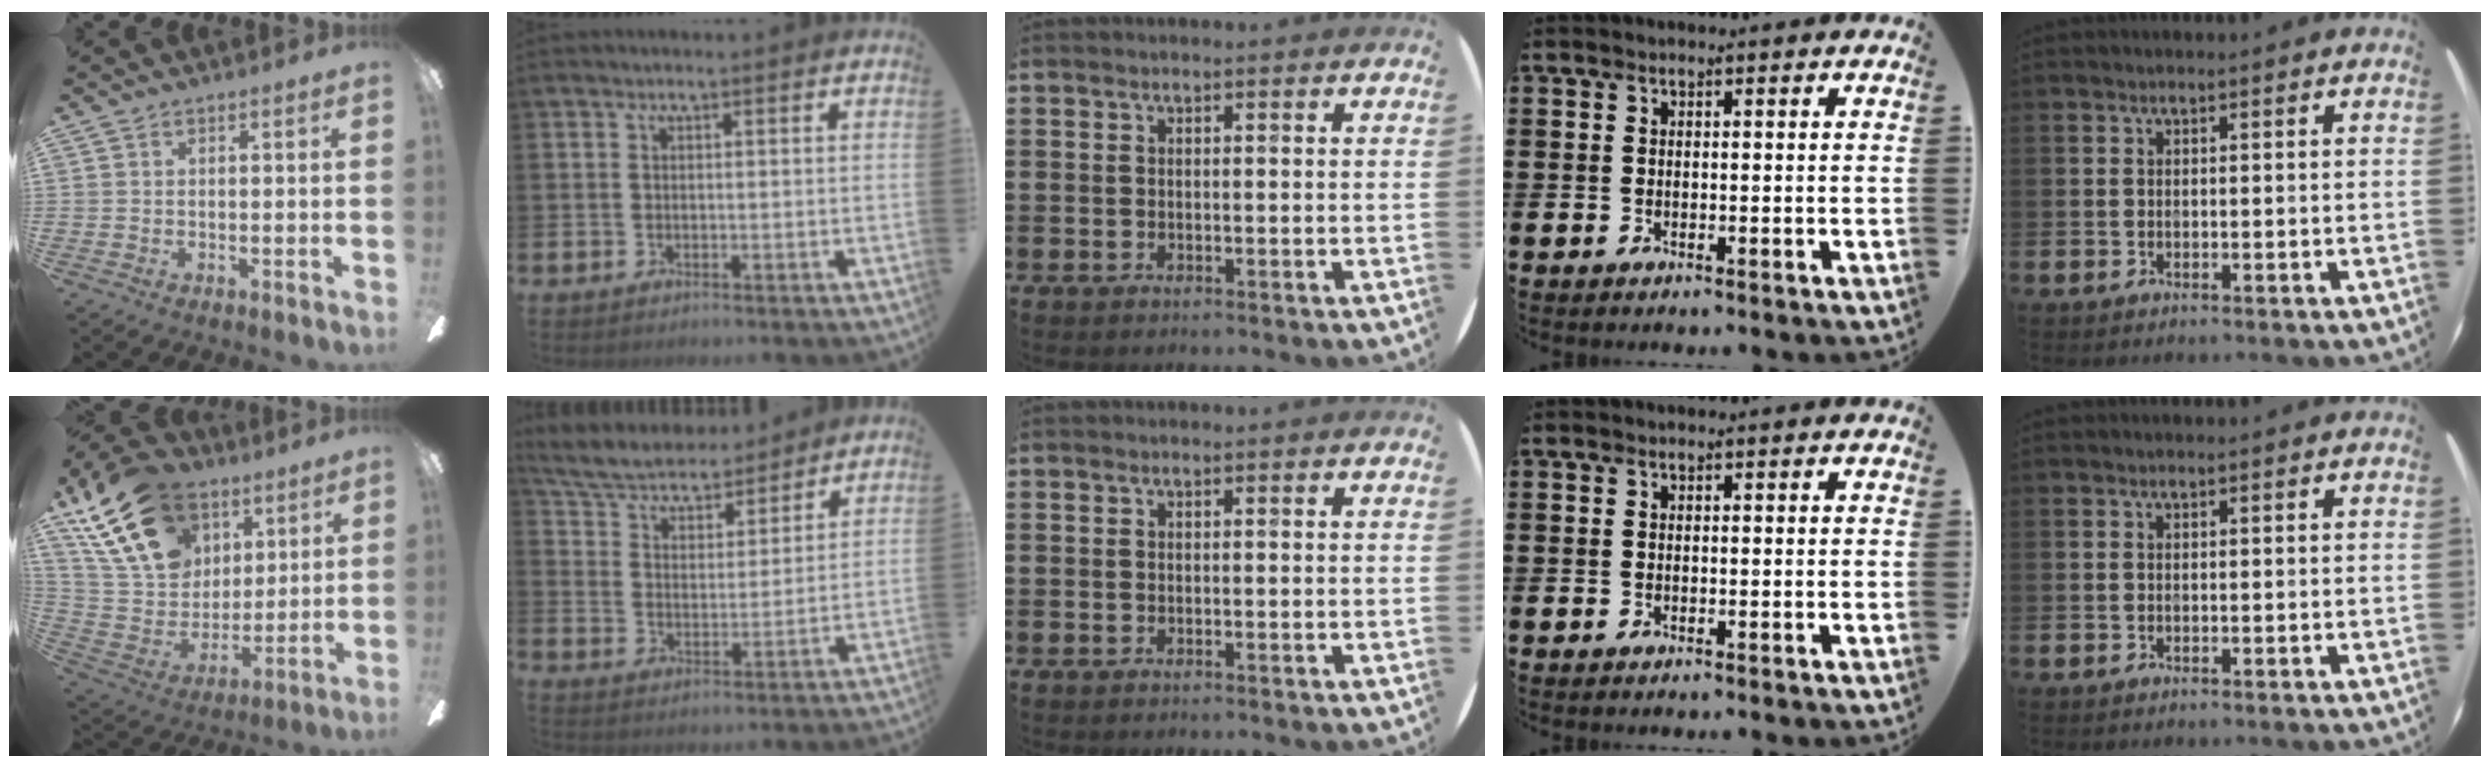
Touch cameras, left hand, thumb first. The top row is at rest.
{"thumb": {"total": 24.2, "force": [13.4, 15.8, 12.4], "torque": [-0.241, -0.053, 0.244]}, "index": {"total": 5.9, "force": [5.6, 1.5, 1.1], "torque": [-0.054, -0.043, 0.095]}}